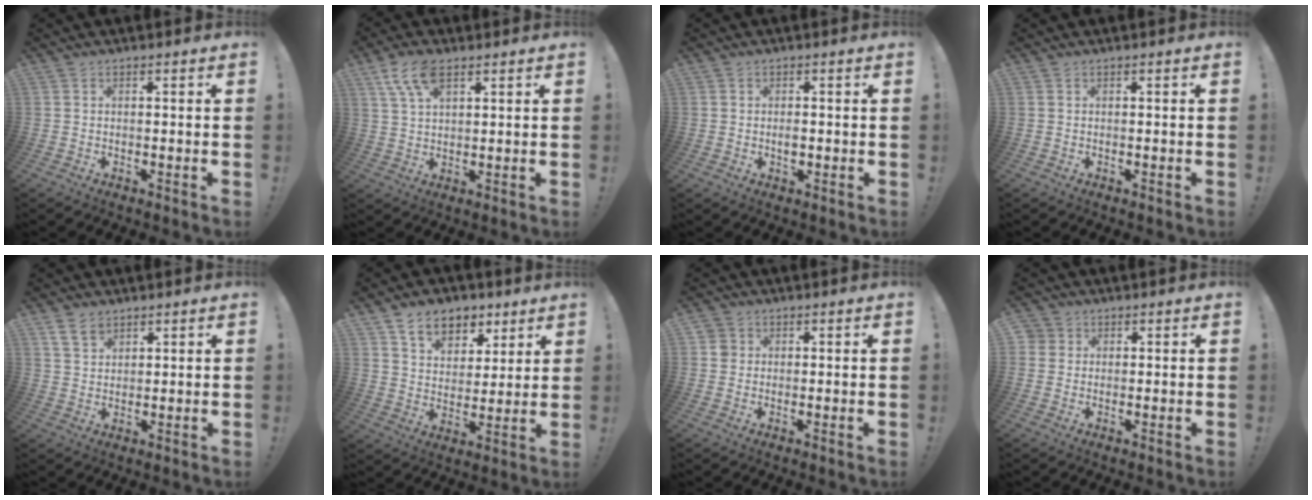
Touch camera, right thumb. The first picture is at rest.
{"total": 8.7, "force": [4.8, 4.0, 6.1], "torque": [-0.109, -0.010, 0.091]}
{"total": 4.2, "force": [0.2, 4.0, 1.3], "torque": [-0.011, -0.004, 0.003]}
{"total": 0.0}
{"total": 5.0, "force": [3.6, 2.9, 1.9], "torque": [-0.034, -0.012, 0.068]}
{"total": 10.4, "force": [6.6, 7.1, 3.7], "torque": [-0.046, -0.044, 0.126]}
{"total": 2.7, "force": [0.8, 2.5, 0.6], "torque": [-0.013, 0.006, 0.015]}
{"total": 2.8, "force": [0.9, 2.6, 0.7], "torque": [-0.006, -0.002, 0.015]}